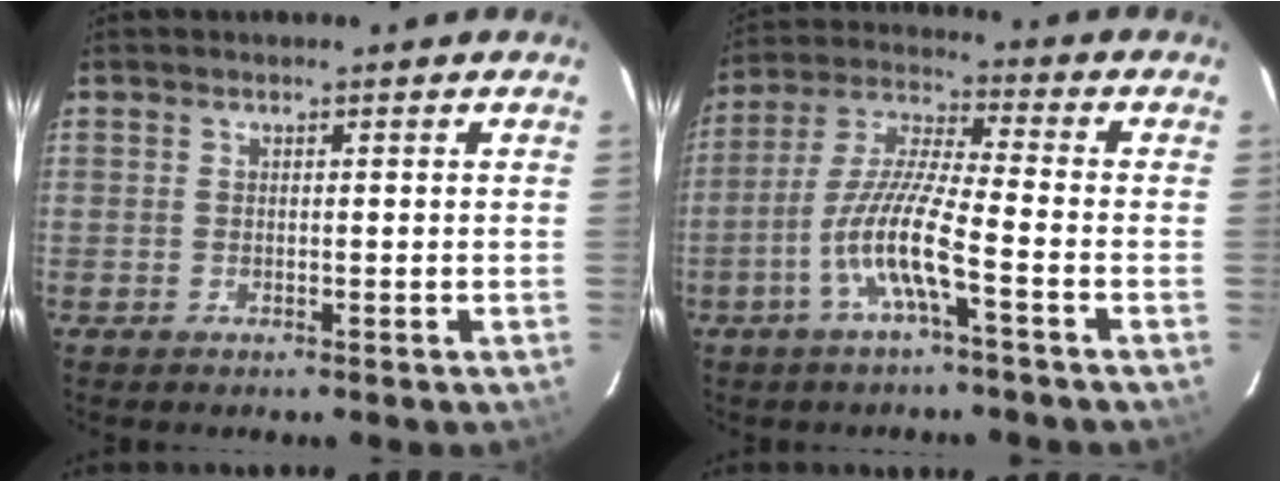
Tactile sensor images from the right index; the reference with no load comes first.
{"total": 10.0, "force": [-4.4, 0.3, 9.0], "torque": [-0.196, 0.004, -0.088]}